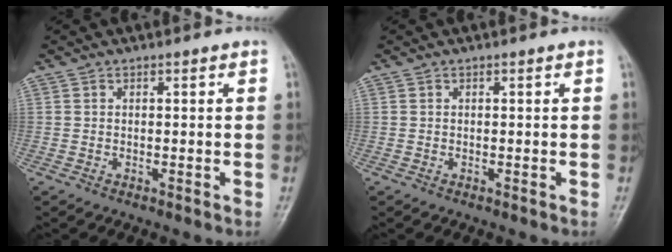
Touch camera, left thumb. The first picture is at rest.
{"total": 0.0}